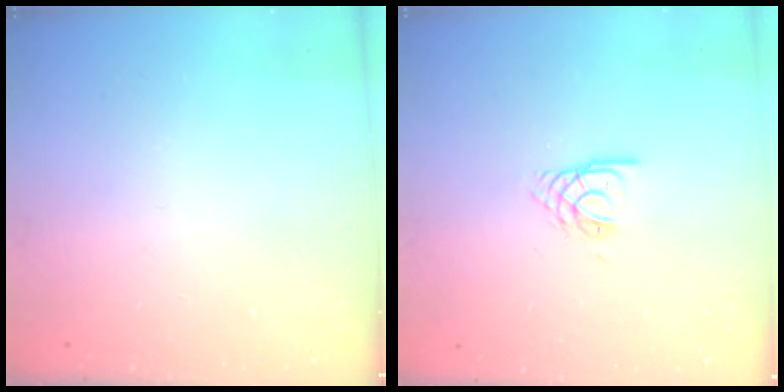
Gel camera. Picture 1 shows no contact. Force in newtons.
{"total": 3.7, "press": 3.7, "slide": 0.3}